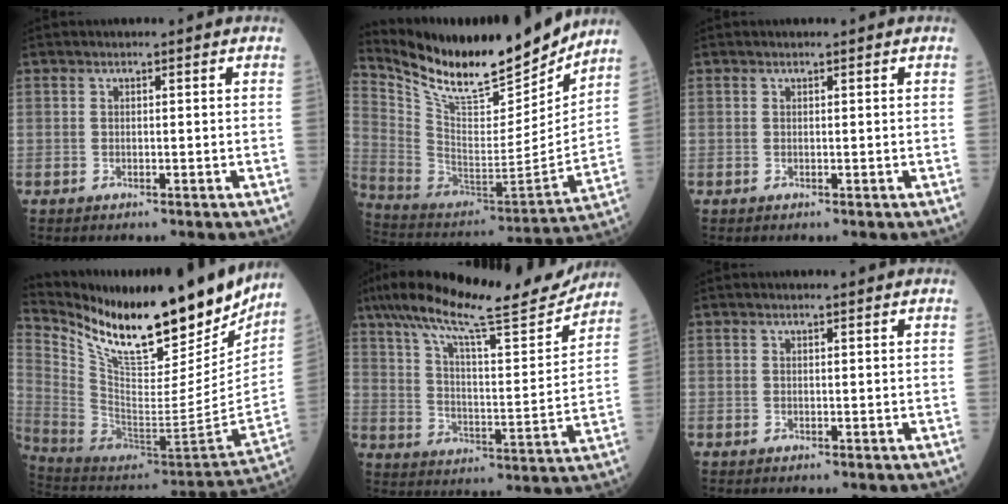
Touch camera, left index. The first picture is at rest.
{"total": 22.2, "force": [19.2, 4.5, 10.1], "torque": [-0.191, -0.039, 0.323]}
{"total": 0.0}
{"total": 27.1, "force": [20.8, 7.1, 16.0], "torque": [-0.278, -0.043, 0.332]}
{"total": 20.9, "force": [18.0, 2.0, 10.5], "torque": [-0.187, -0.002, 0.271]}
{"total": 0.0}